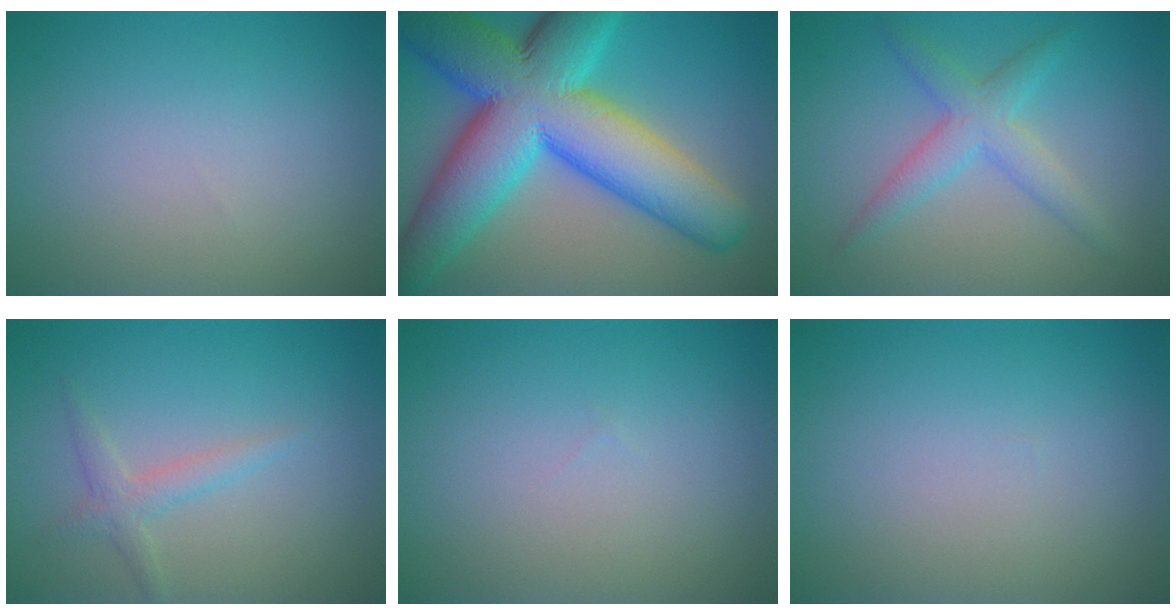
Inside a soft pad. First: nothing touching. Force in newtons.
{"total": 15.5, "press": 15.5, "slide": 0.5}
{"total": 3.4, "press": 3.4, "slide": 0.1}
{"total": 1.8, "press": 1.8, "slide": 0.1}
{"total": 0.0}
{"total": 0.0}